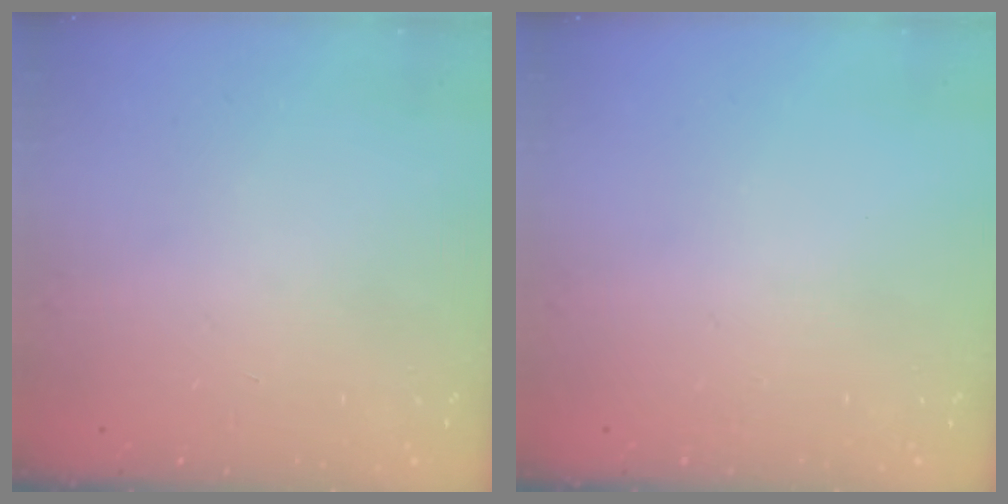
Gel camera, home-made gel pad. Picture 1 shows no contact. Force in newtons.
{"total": 0.0}